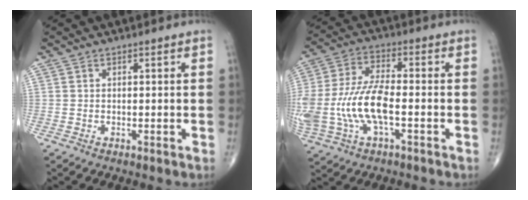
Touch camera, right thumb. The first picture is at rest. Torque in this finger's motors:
{"motor_torque": [0.64, -0.07, 1.53, -0.35, 0.57]}